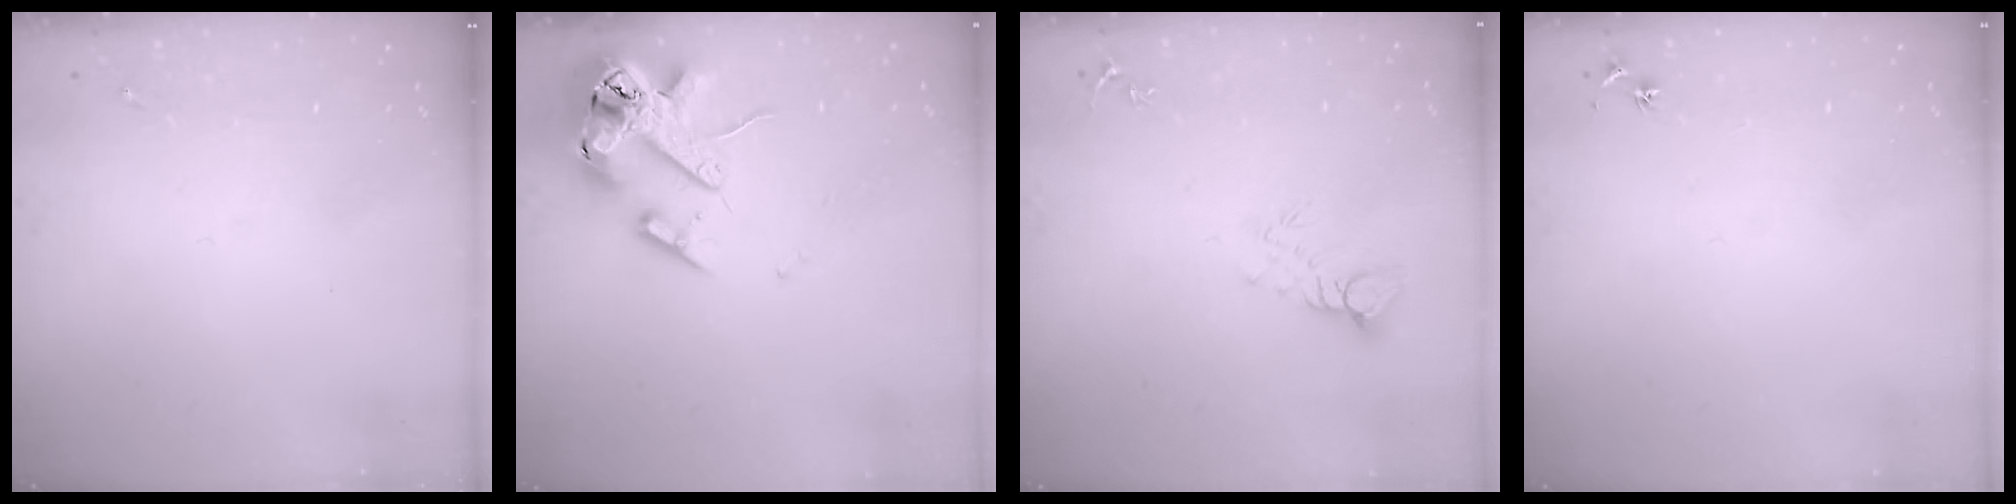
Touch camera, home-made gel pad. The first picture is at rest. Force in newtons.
{"total": 18.6, "press": 18.4, "slide": 2.8}
{"total": 5.2, "press": 5.2, "slide": 0.4}
{"total": 3.0, "press": 2.9, "slide": 0.4}